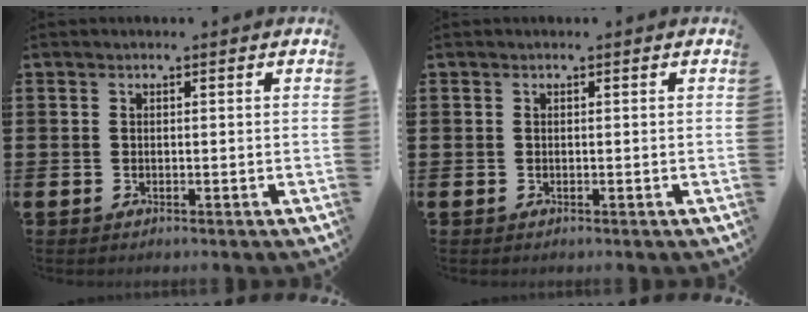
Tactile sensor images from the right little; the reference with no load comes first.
{"total": 0.0}